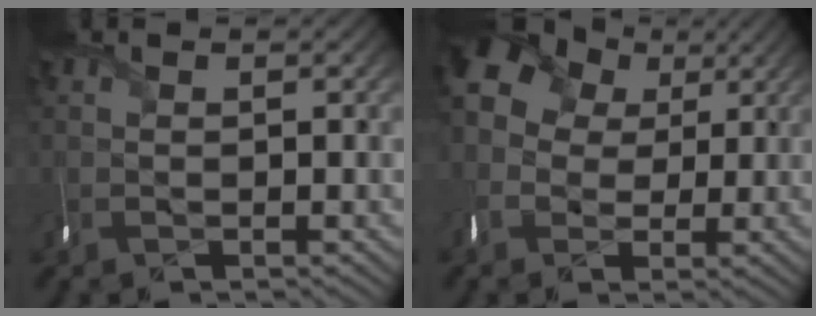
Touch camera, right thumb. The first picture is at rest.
{"total": 10.2, "force": [2.1, 8.8, 4.9], "torque": [-0.148, 0.014, 0.016]}